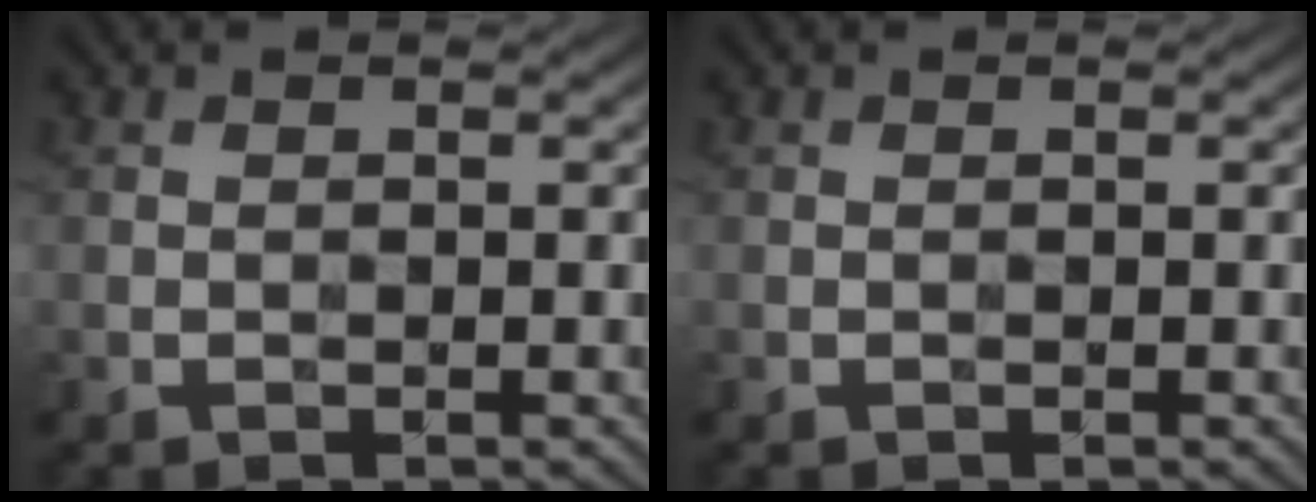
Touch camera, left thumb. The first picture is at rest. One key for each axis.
{"total": 0.0}